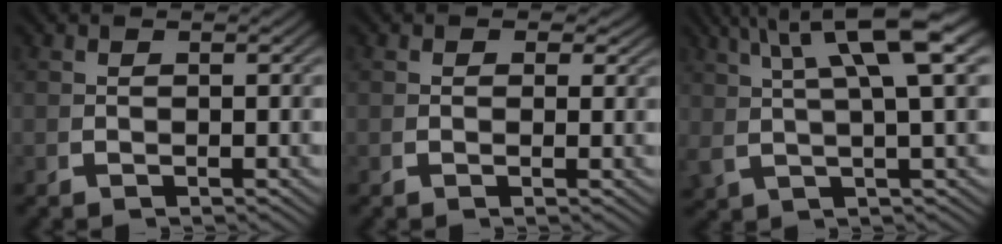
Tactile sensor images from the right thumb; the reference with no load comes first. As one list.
[{"total": 1.9, "force": [0.9, 1.6, 0.7], "torque": [-0.007, -0.004, 0.010]}, {"total": 7.5, "force": [4.2, 2.2, 5.8], "torque": [-0.077, 0.025, 0.065]}]